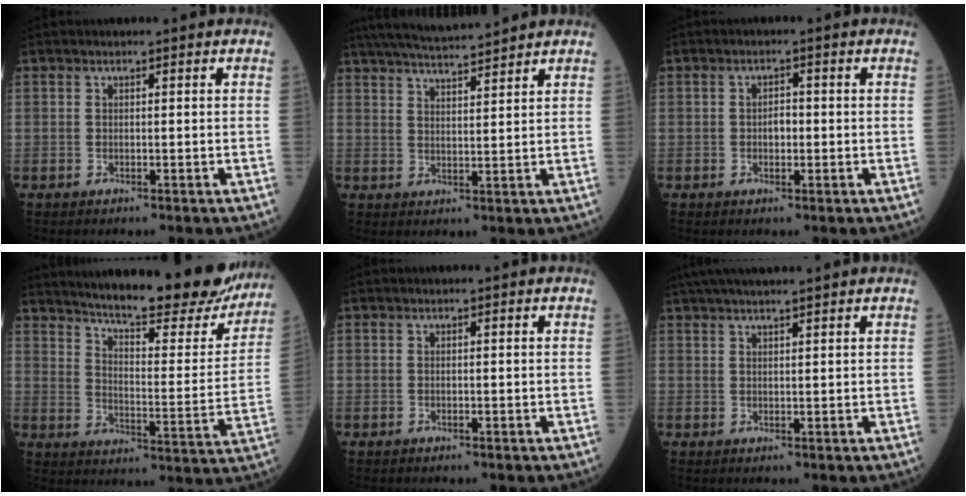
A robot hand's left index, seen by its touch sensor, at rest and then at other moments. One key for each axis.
{"total": 10.7, "fx": 9.8, "fy": 0.4, "fz": 4.3, "tx": -0.078, "ty": 0.016, "tz": 0.156}
{"total": 1.9, "fx": -0.4, "fy": 1.1, "fz": 1.5, "tx": -0.020, "ty": 0.001, "tz": -0.009}
{"total": 25.7, "fx": 22.4, "fy": 4.3, "fz": 11.8, "tx": -0.173, "ty": -0.053, "tz": 0.287}
{"total": 0.0}
{"total": 9.6, "fx": 8.1, "fy": 0.3, "fz": 5.2, "tx": -0.081, "ty": 0.034, "tz": 0.116}